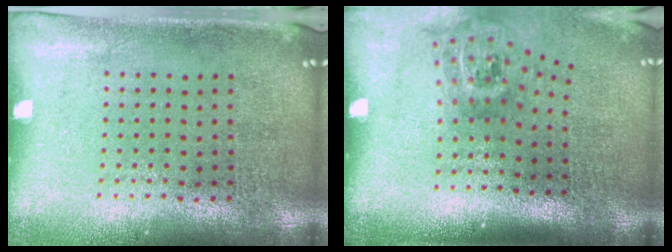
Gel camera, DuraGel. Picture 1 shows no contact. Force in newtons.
{"total": 1.9, "press": 1.4, "slide": 1.4}